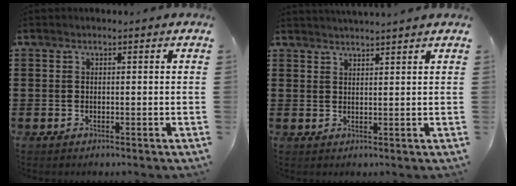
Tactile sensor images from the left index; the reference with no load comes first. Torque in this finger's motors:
{"motor_torque": [-0.05, 0.09, -0.43, 0.01]}